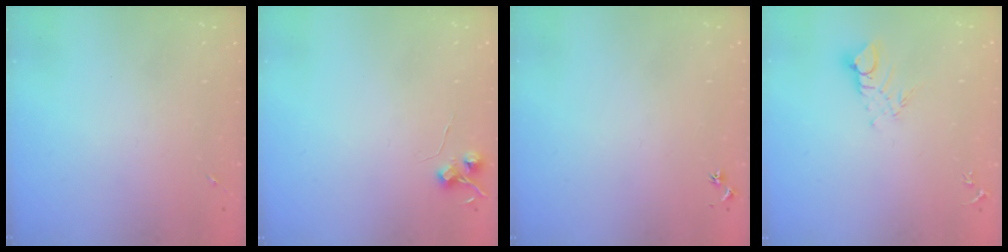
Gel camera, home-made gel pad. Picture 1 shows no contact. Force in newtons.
{"total": 5.8, "press": 5.8, "slide": 0.7}
{"total": 3.0, "press": 2.9, "slide": 0.3}
{"total": 6.2, "press": 6.2, "slide": 0.5}